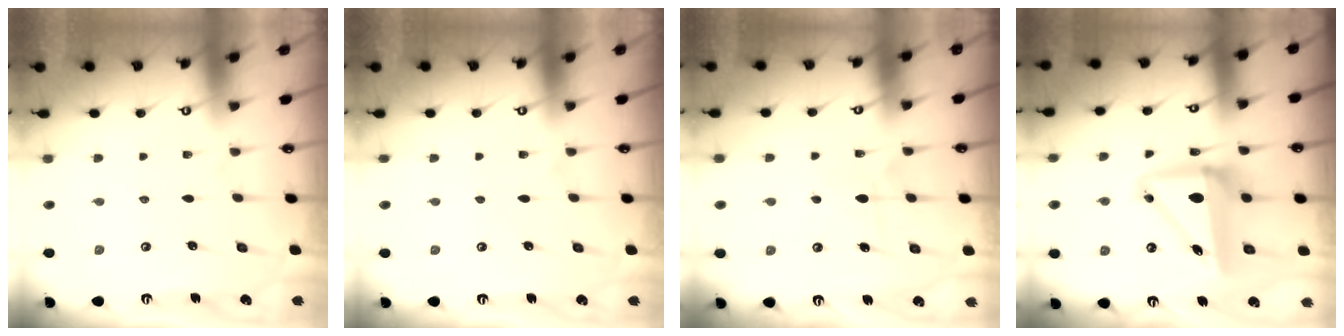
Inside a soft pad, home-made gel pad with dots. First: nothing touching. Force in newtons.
{"total": 0.0}
{"total": 5.5, "press": 5.4, "slide": 0.6}
{"total": 12.4, "press": 11.8, "slide": 3.6}